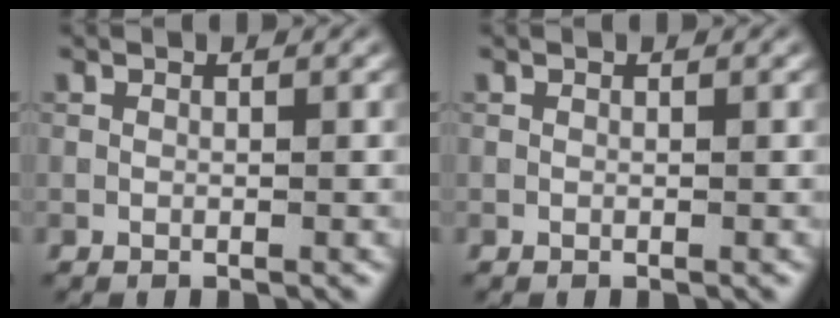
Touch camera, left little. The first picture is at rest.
{"total": 0.0}